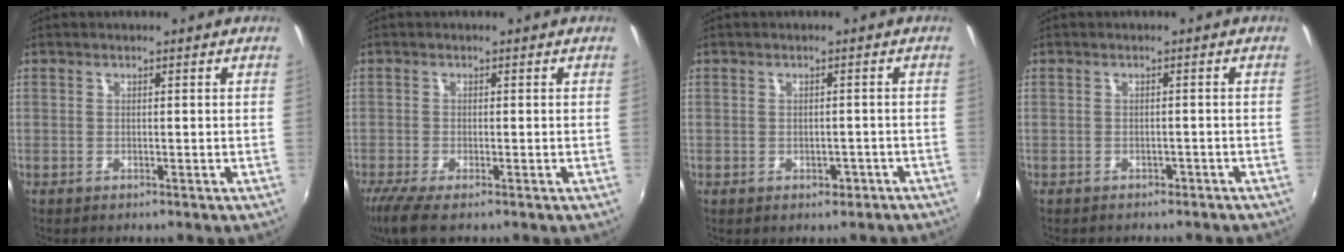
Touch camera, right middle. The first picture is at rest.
{"total": 3.5, "force": [-2.0, 0.4, 2.8], "torque": [-0.062, -0.011, -0.039]}
{"total": 2.5, "force": [-1.5, 1.8, 0.9], "torque": [-0.017, 0.001, -0.010]}
{"total": 3.3, "force": [-2.7, 1.6, 0.8], "torque": [-0.014, -0.005, -0.031]}